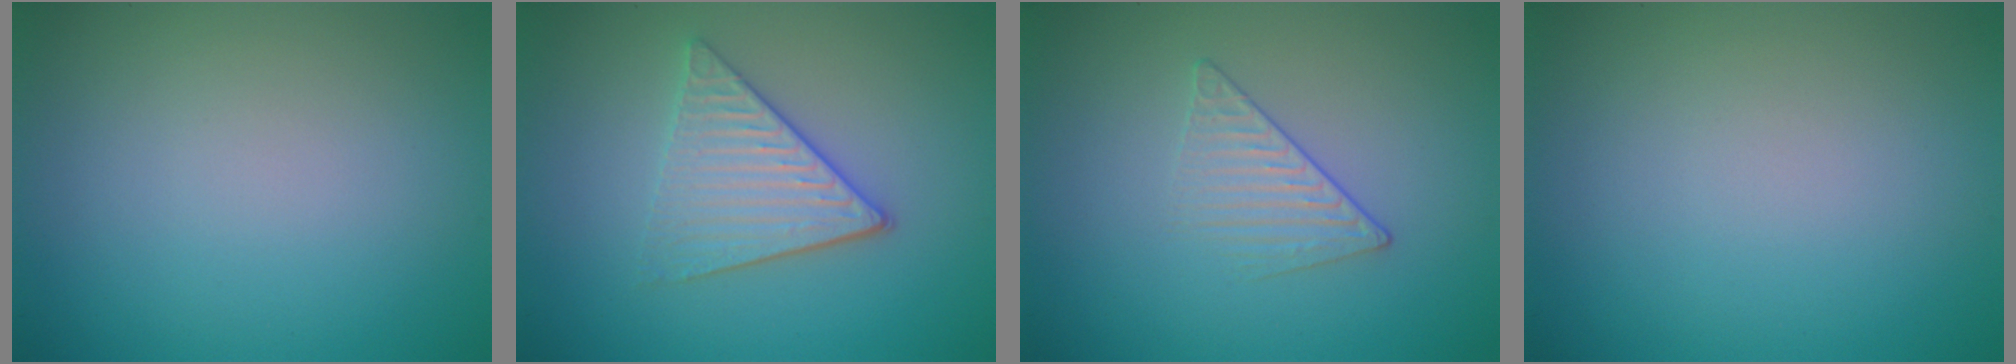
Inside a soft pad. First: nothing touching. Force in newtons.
{"total": 3.9, "press": 3.4, "slide": 2.0}
{"total": 1.6, "press": 1.0, "slide": 1.2}
{"total": 0.0}